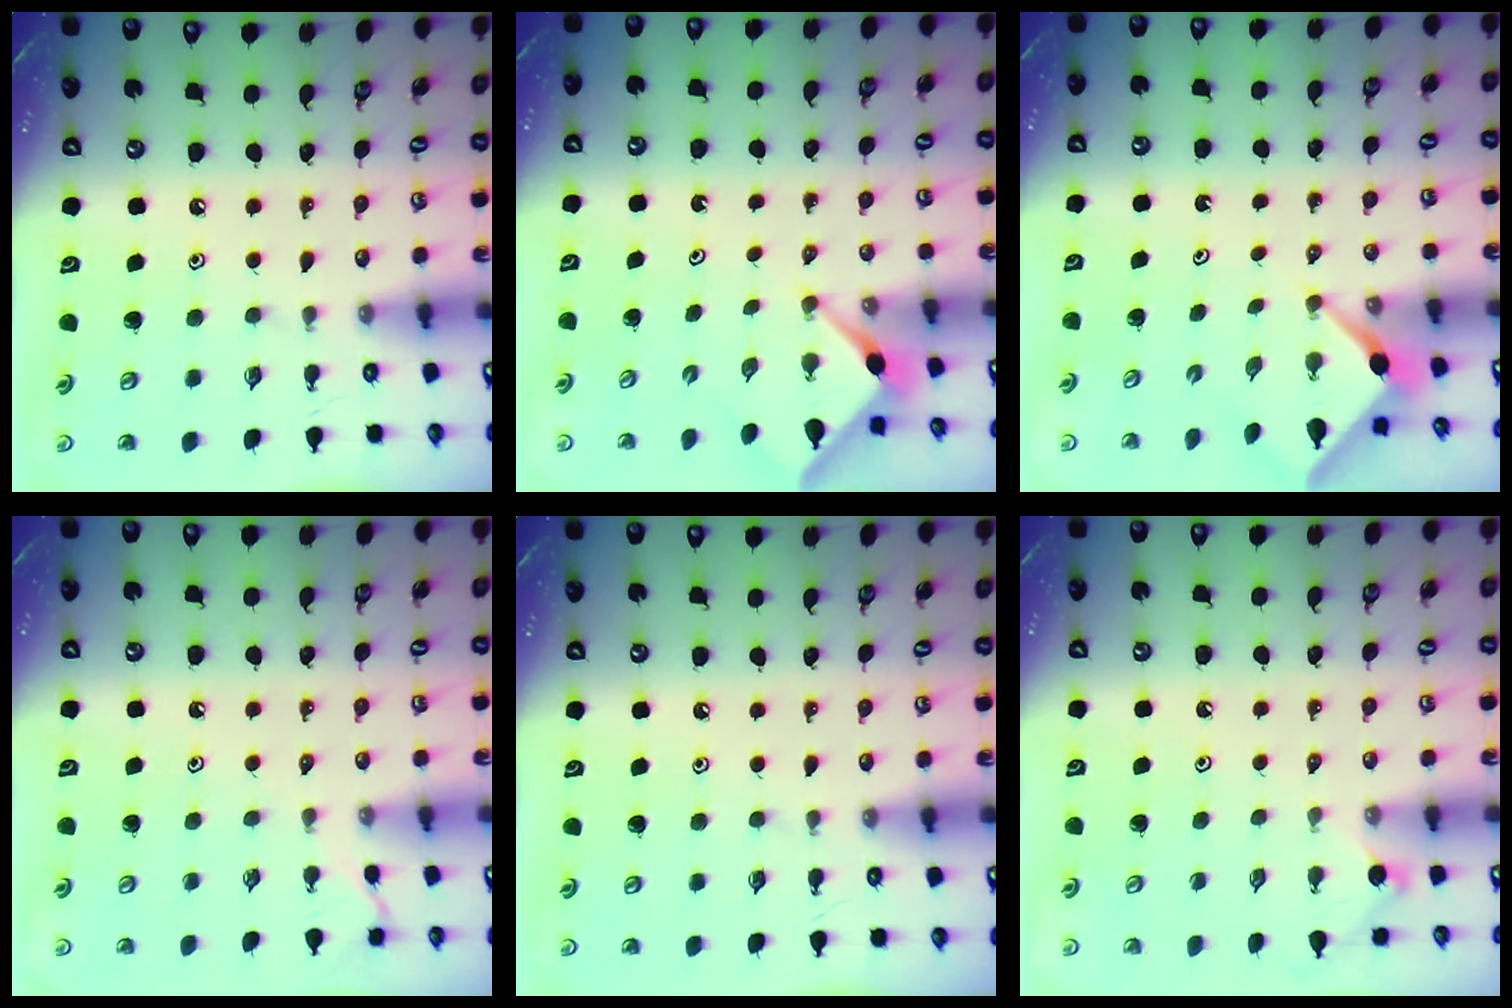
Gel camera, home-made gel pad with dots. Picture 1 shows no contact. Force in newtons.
{"total": 3.1, "press": 3.1, "slide": 0.4}
{"total": 2.5, "press": 2.5, "slide": 0.3}
{"total": 2.4, "press": 2.4, "slide": 0.5}
{"total": 0.0}
{"total": 2.2, "press": 2.2, "slide": 0.4}